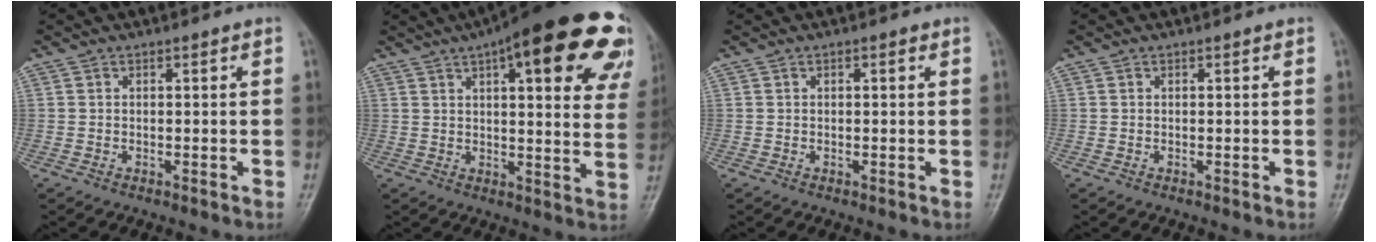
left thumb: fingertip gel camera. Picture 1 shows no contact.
{"total": 28.0, "force": [14.7, 8.6, 22.2], "torque": [-0.233, -0.002, 0.181]}
{"total": 0.8, "force": [0.4, 0.3, 0.7], "torque": [-0.012, 0.001, 0.003]}
{"total": 0.0}